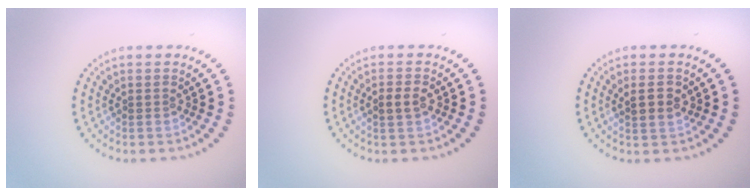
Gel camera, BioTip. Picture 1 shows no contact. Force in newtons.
{"total": 1.8, "press": 1.8, "slide": 0.2}
{"total": 2.1, "press": 2.0, "slide": 0.7}